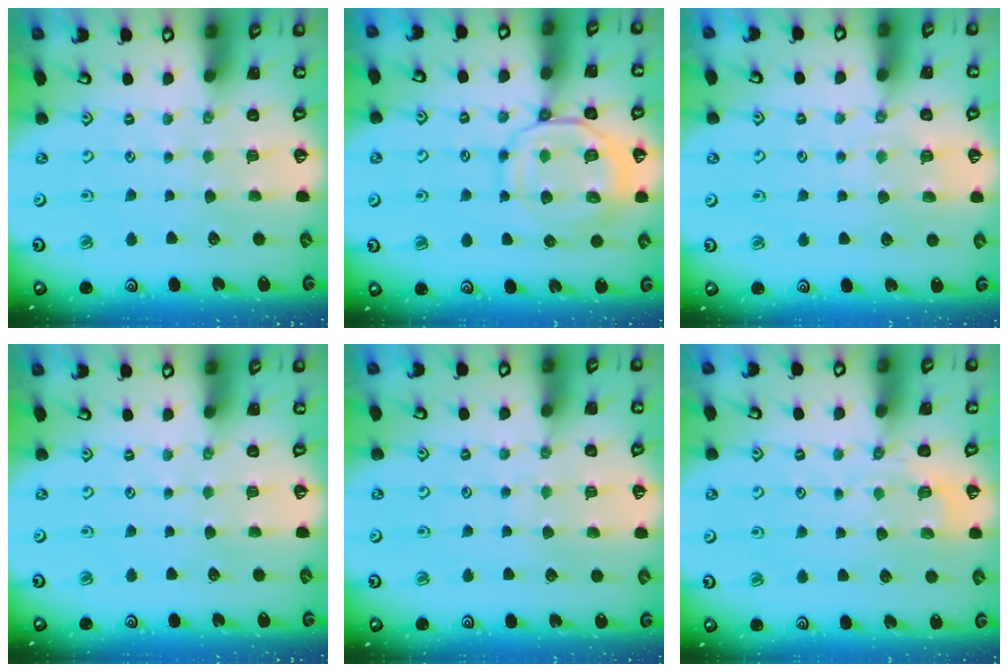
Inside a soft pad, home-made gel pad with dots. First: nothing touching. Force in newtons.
{"total": 12.0, "press": 11.9, "slide": 1.2}
{"total": 4.2, "press": 4.2, "slide": 0.6}
{"total": 0.0}
{"total": 4.6, "press": 4.5, "slide": 0.6}
{"total": 3.8, "press": 3.3, "slide": 1.8}